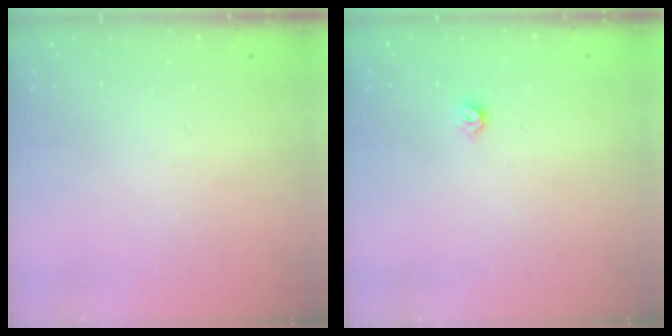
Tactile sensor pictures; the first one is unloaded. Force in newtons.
{"total": 3.1, "press": 3.0, "slide": 0.8}